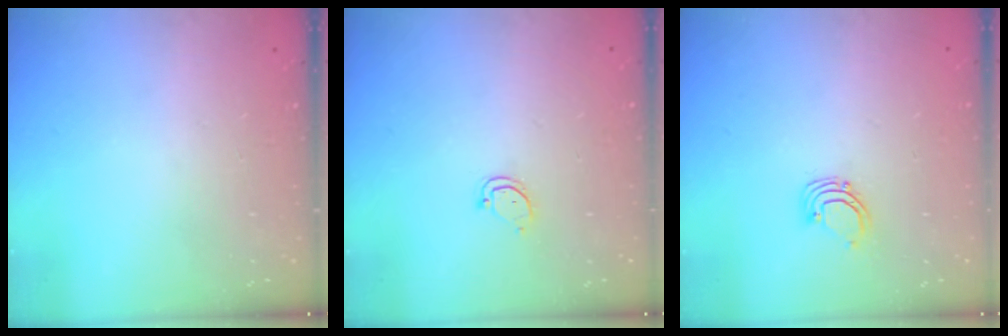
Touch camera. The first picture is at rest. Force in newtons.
{"total": 3.4, "press": 3.4, "slide": 0.2}
{"total": 2.7, "press": 2.7, "slide": 0.2}